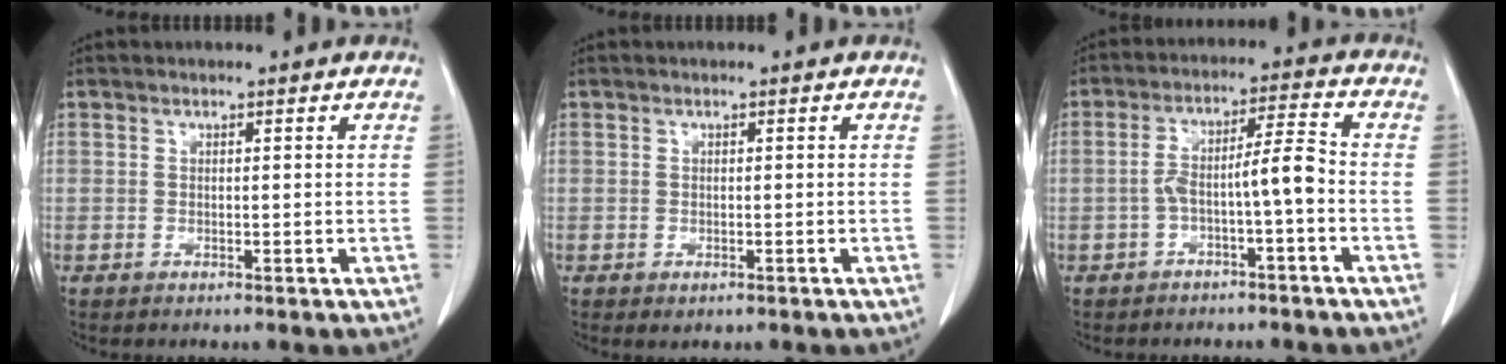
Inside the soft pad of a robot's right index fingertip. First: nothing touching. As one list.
[{"total": 0.9, "force": [-0.5, 0.5, 0.6], "torque": [-0.007, -0.001, -0.001]}, {"total": 6.3, "force": [-2.2, 0.3, 5.9], "torque": [-0.108, 0.030, -0.033]}]